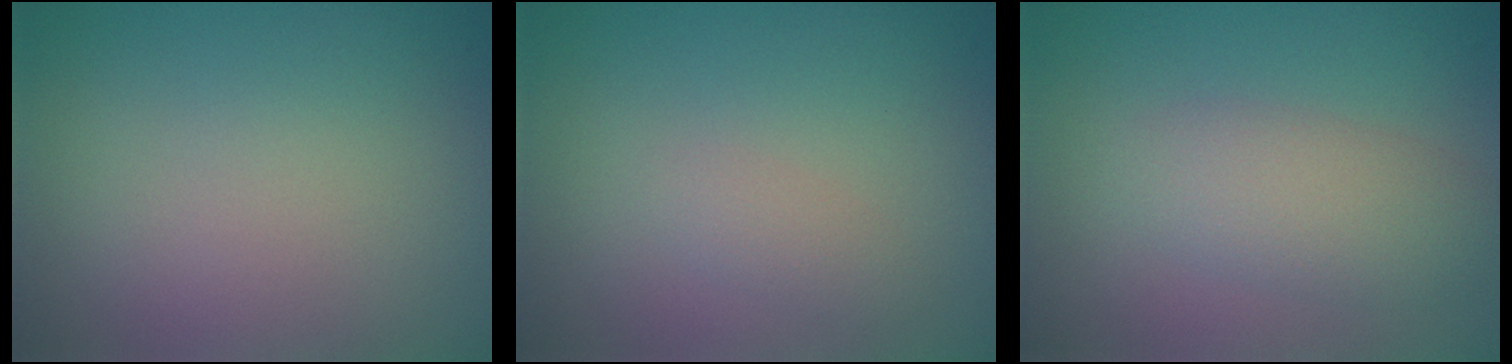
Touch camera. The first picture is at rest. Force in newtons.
{"total": 1.1, "press": 1.1, "slide": 0.0}
{"total": 3.5, "press": 3.5, "slide": 0.1}